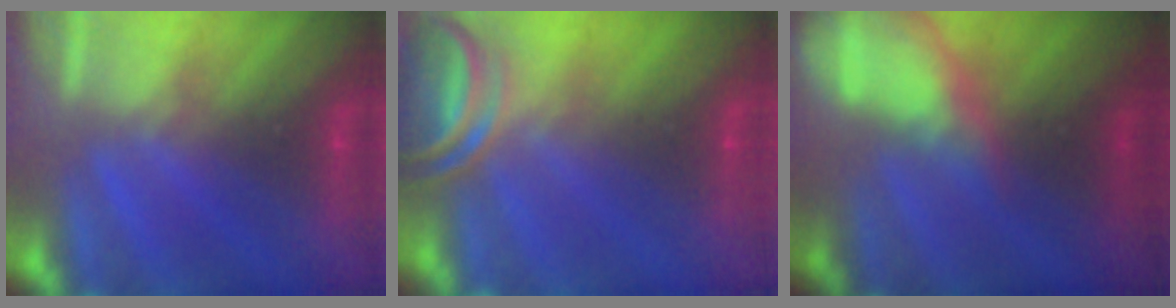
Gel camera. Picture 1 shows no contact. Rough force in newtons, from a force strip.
{"total": 7.3}
{"total": 9.4}